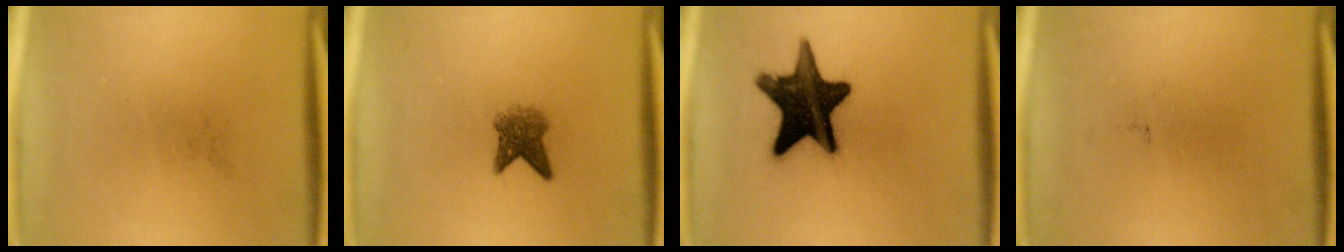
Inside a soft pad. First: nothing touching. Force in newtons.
{"total": 3.7}
{"total": 16.8}
{"total": 0.0}